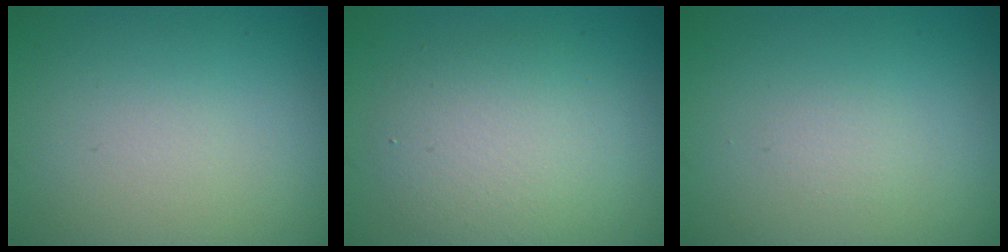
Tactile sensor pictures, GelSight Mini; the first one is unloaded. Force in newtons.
{"total": 4.4, "press": 4.4, "slide": 0.4}
{"total": 0.6, "press": 0.6, "slide": 0.0}